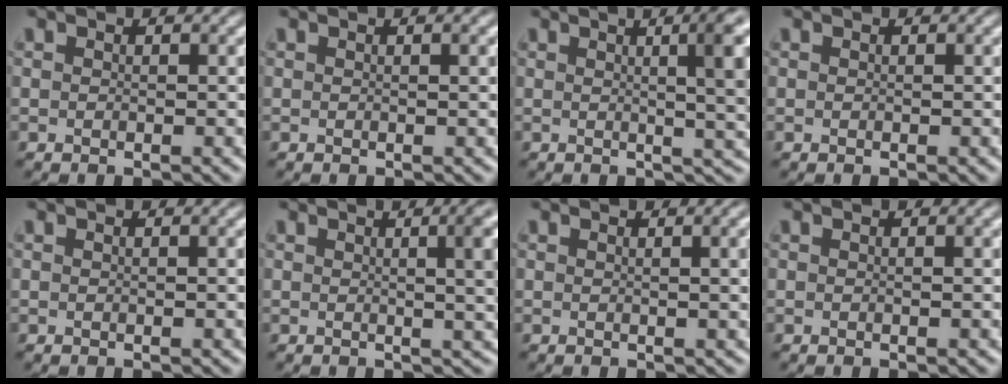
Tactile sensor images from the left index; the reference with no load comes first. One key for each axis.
{"total": 1.4, "fx": 0.4, "fy": 0.4, "fz": 1.2, "tx": -0.016, "ty": 0.002, "tz": 0.000}
{"total": 8.4, "fx": 1.9, "fy": 2.6, "fz": 7.8, "tx": -0.050, "ty": 0.022, "tz": 0.017}
{"total": 0.0}
{"total": 0.8, "fx": 0.3, "fy": 0.2, "fz": 0.7, "tx": -0.007, "ty": 0.002, "tz": -0.001}
{"total": 7.1, "fx": 1.5, "fy": 2.6, "fz": 6.5, "tx": -0.025, "ty": 0.022, "tz": 0.015}
{"total": 4.6, "fx": 1.4, "fy": 1.8, "fz": 4.0, "tx": -0.026, "ty": 0.015, "tz": 0.006}
{"total": 0.7, "fx": 0.2, "fy": 0.2, "fz": 0.6, "tx": -0.006, "ty": 0.001, "tz": 0.000}